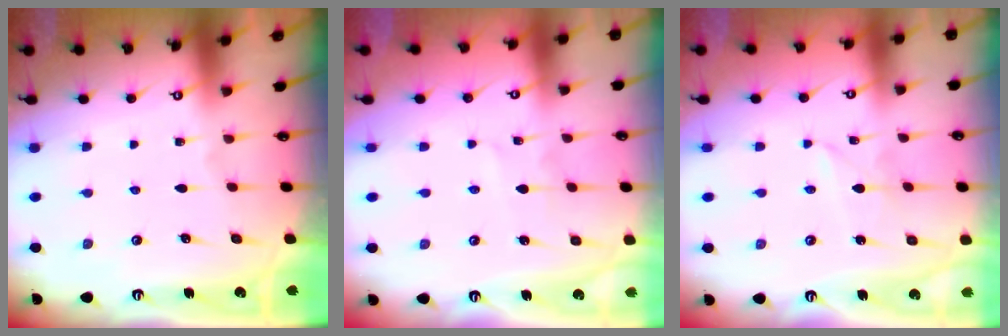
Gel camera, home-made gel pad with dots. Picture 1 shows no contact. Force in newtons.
{"total": 2.7, "press": 2.7, "slide": 0.3}
{"total": 3.4, "press": 3.4, "slide": 0.2}